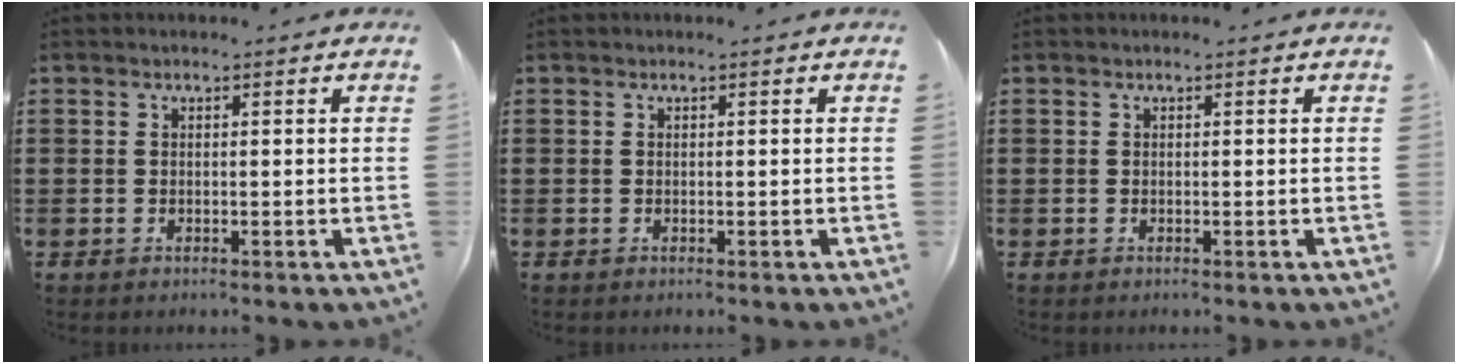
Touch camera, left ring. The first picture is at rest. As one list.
[{"total": 0.0}, {"total": 0.0}]